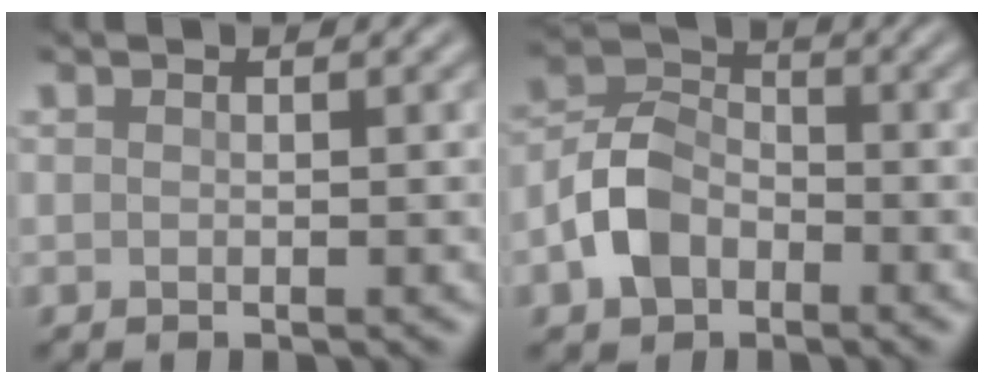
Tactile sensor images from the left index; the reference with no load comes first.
{"total": 4.8, "force": [-2.2, 3.4, 2.7], "torque": [-0.056, 0.006, -0.052]}